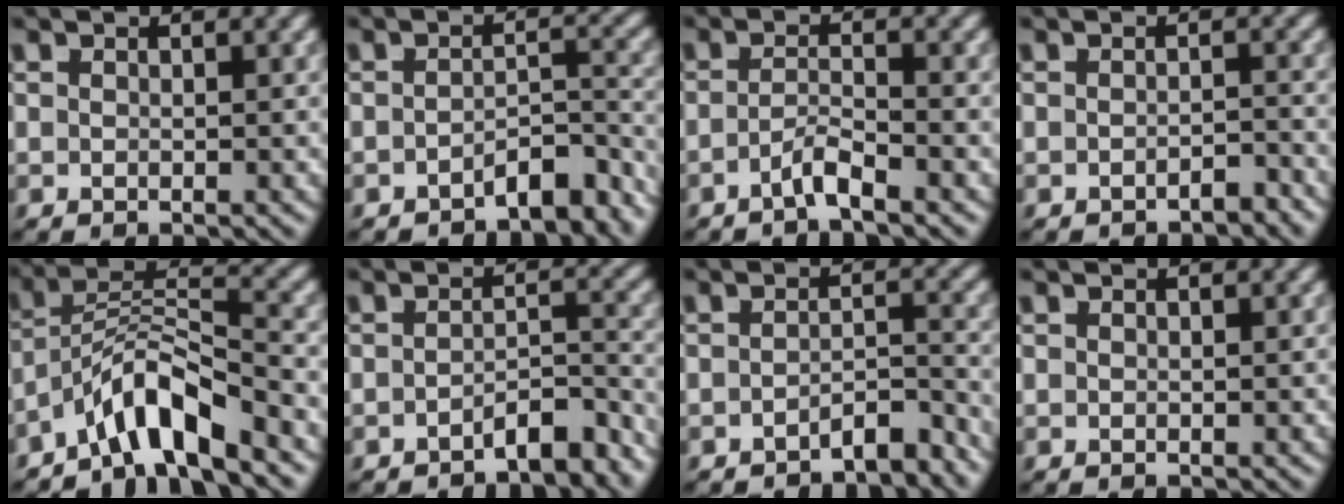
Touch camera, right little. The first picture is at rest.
{"total": 4.6, "force": [-4.1, 0.7, 2.1], "torque": [-0.008, -0.012, -0.058]}
{"total": 2.3, "force": [-1.9, -0.1, 1.2], "torque": [-0.017, -0.010, -0.032]}
{"total": 1.8, "force": [-1.8, -0.2, 0.1], "torque": [0.006, -0.004, -0.031]}
{"total": 7.4, "force": [-3.0, 4.2, 5.2], "torque": [-0.096, -0.025, -0.040]}
{"total": 4.2, "force": [-3.7, 0.4, 1.9], "torque": [-0.009, -0.011, -0.057]}
{"total": 3.3, "force": [-3.1, 0.1, 1.1], "torque": [-0.001, -0.010, -0.051]}
{"total": 0.0}